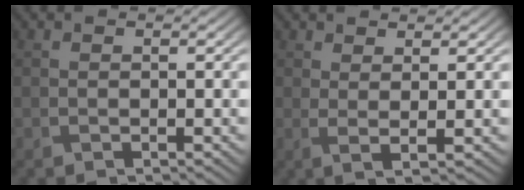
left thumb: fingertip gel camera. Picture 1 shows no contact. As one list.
[{"total": 2.6, "force": [1.1, 0.6, 2.3], "torque": [-0.044, -0.008, 0.021]}]